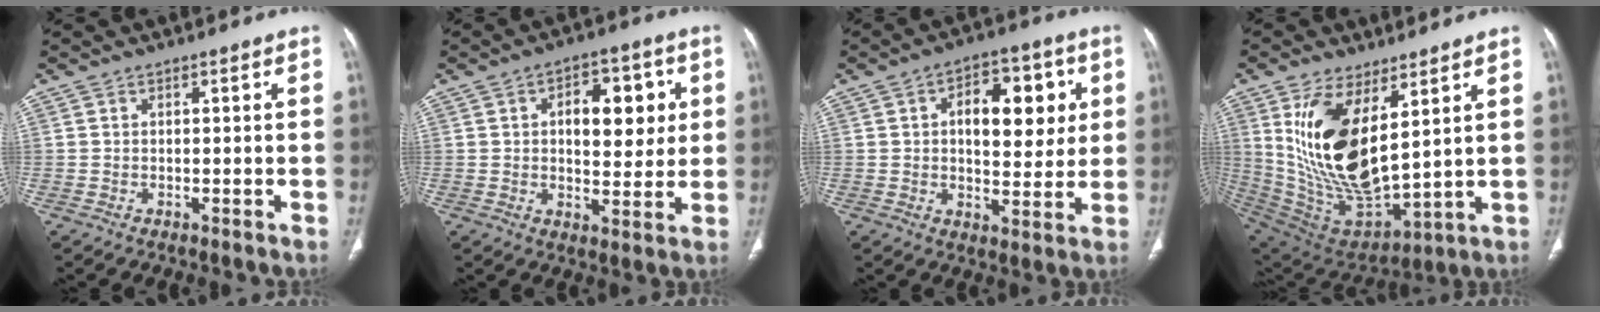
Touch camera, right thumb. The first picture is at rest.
{"total": 11.5, "force": [2.5, 6.5, 9.2], "torque": [-0.085, -0.002, 0.037]}
{"total": 13.6, "force": [3.1, 7.5, 10.9], "torque": [-0.110, 0.002, 0.043]}
{"total": 20.3, "force": [6.5, 9.2, 16.8], "torque": [-0.311, -0.041, 0.147]}